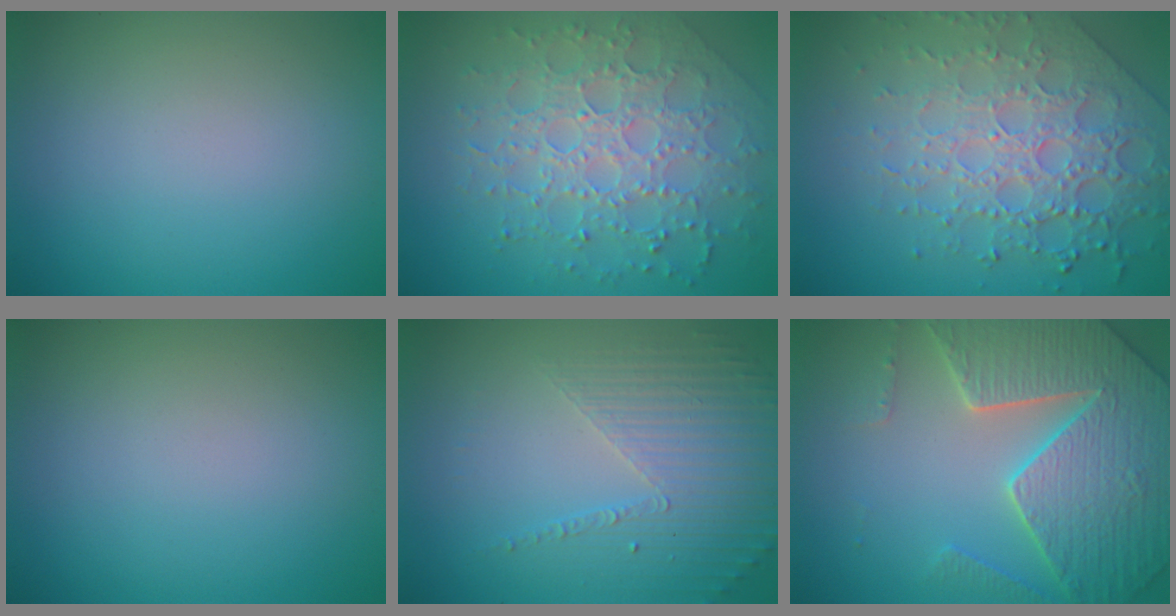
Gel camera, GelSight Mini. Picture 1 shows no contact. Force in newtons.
{"total": 7.2, "press": 5.1, "slide": 5.1}
{"total": 7.8, "press": 5.6, "slide": 5.5}
{"total": 0.0}
{"total": 5.0, "press": 3.2, "slide": 3.8}
{"total": 7.4, "press": 7.2, "slide": 2.0}